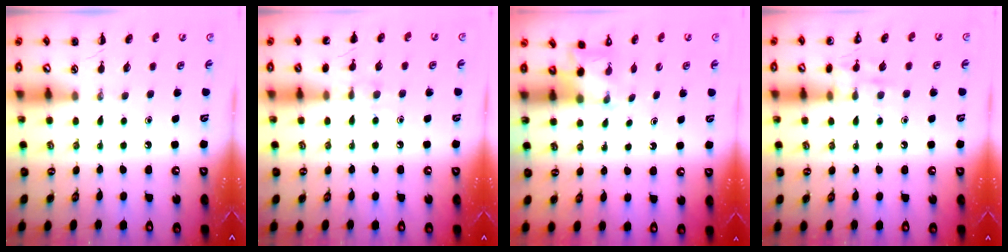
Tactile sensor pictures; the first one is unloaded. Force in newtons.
{"total": 6.7, "press": 6.5, "slide": 1.7}
{"total": 2.0, "press": 2.0, "slide": 0.5}
{"total": 8.4, "press": 8.3, "slide": 1.1}